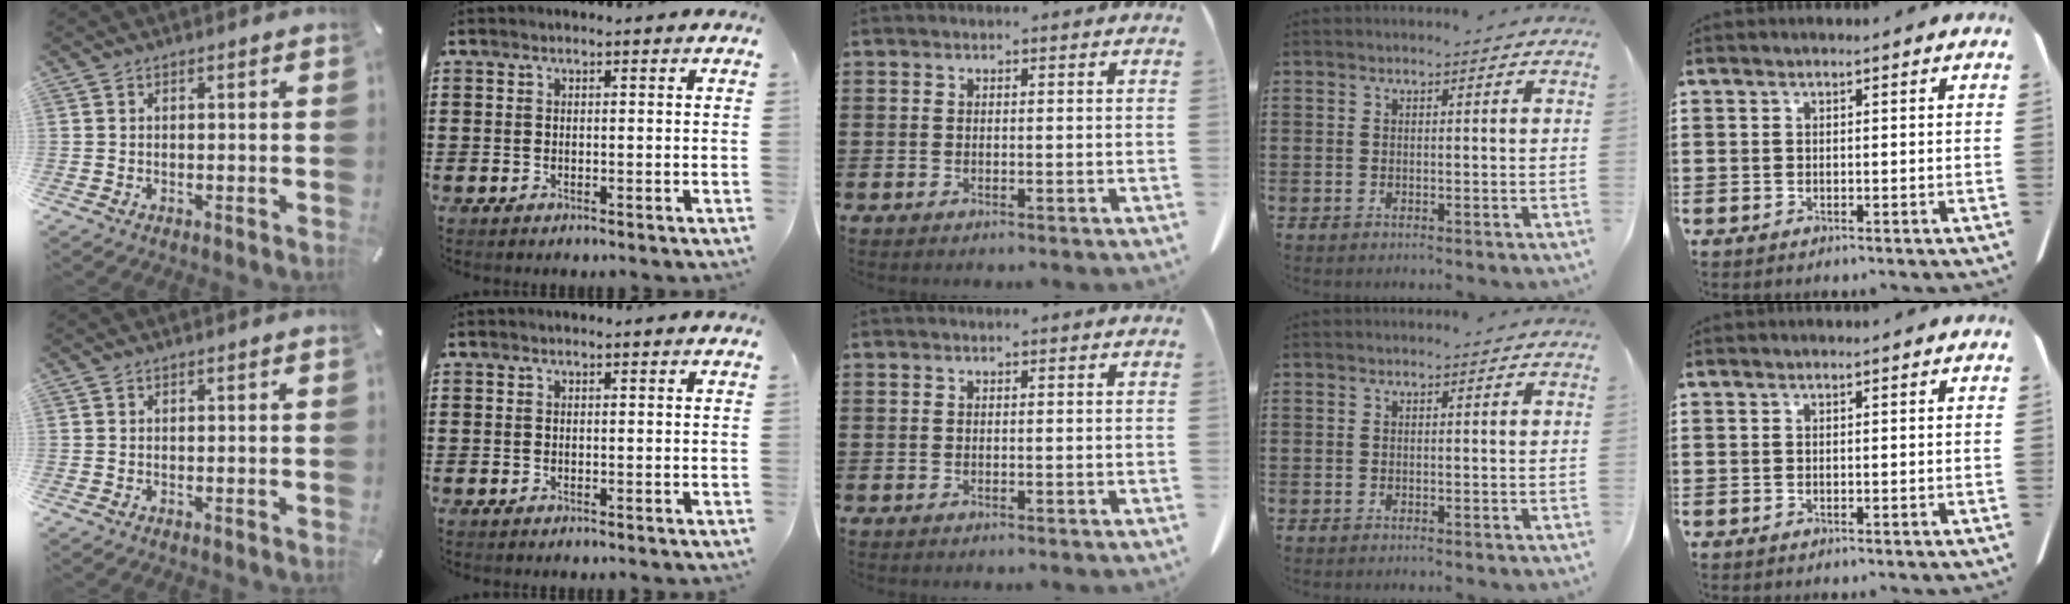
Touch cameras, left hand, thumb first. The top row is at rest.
{}